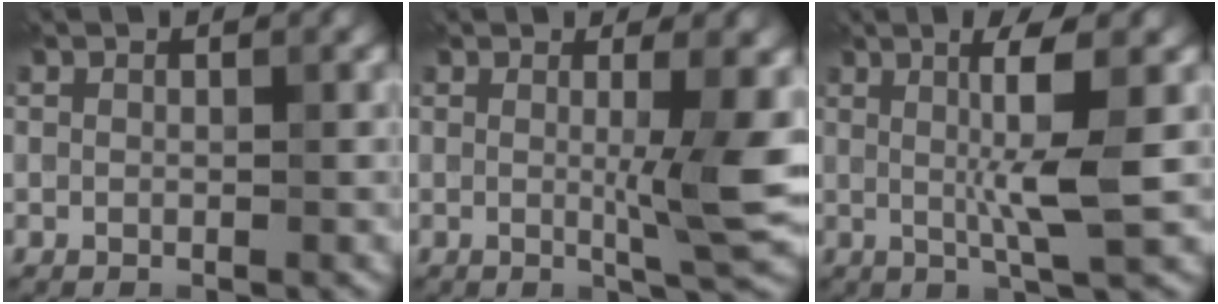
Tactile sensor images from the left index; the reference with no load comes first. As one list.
[{"total": 5.5, "force": [0.2, 0.8, 5.4], "torque": [-0.078, -0.009, 0.003]}, {"total": 5.7, "force": [0.8, 0.7, 5.6], "torque": [-0.092, -0.003, 0.013]}]